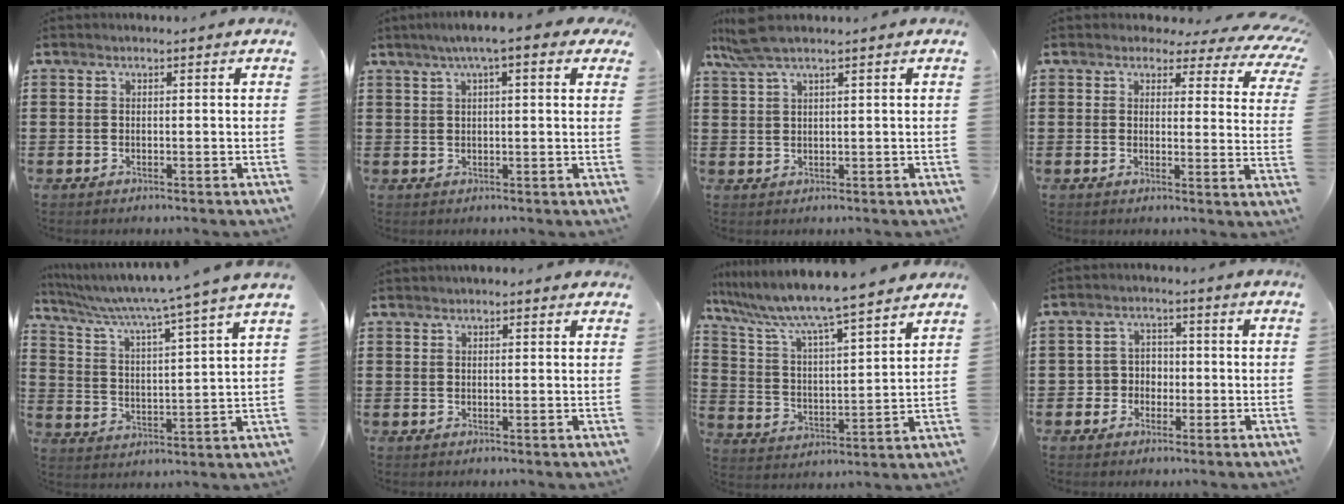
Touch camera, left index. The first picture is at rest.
{"total": 5.0, "force": [2.5, 0.5, 4.3], "torque": [-0.088, 0.010, 0.041]}
{"total": 4.0, "force": [2.6, 0.3, 3.0], "torque": [-0.072, 0.001, 0.047]}
{"total": 3.5, "force": [2.8, 1.5, 1.5], "torque": [-0.037, -0.012, 0.046]}
{"total": 5.4, "force": [4.5, -1.4, 2.5], "torque": [-0.071, -0.046, 0.067]}
{"total": 1.4, "force": [1.3, 0.3, 0.5], "torque": [-0.011, 0.003, 0.025]}
{"total": 7.9, "force": [7.2, -0.3, 3.2], "torque": [-0.096, -0.054, 0.118]}
{"total": 3.4, "force": [-1.1, 3.1, 0.9], "torque": [-0.030, 0.008, -0.027]}